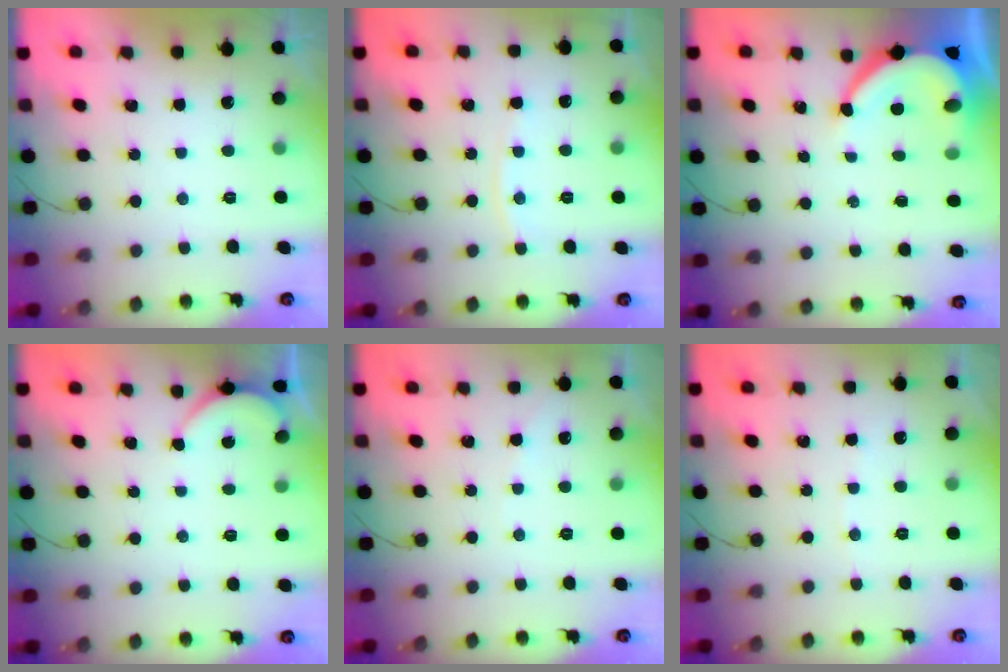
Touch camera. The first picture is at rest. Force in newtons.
{"total": 5.3, "press": 5.3, "slide": 0.7}
{"total": 9.3, "press": 9.2, "slide": 1.4}
{"total": 2.8, "press": 2.8, "slide": 0.3}
{"total": 2.3, "press": 2.3, "slide": 0.3}
{"total": 2.6, "press": 2.6, "slide": 0.3}